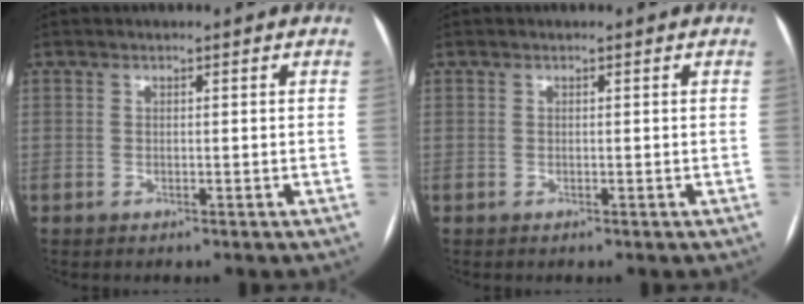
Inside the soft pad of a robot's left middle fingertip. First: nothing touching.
{"total": 0.0}